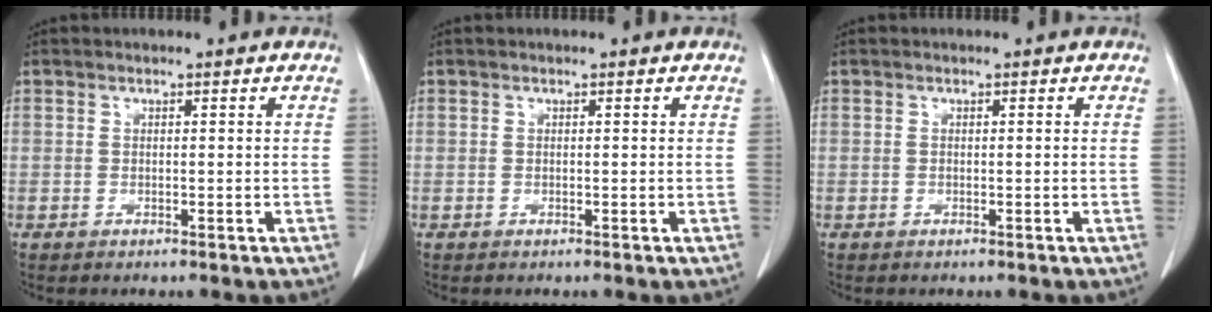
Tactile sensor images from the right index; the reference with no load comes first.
{"total": 0.0}
{"total": 0.0}